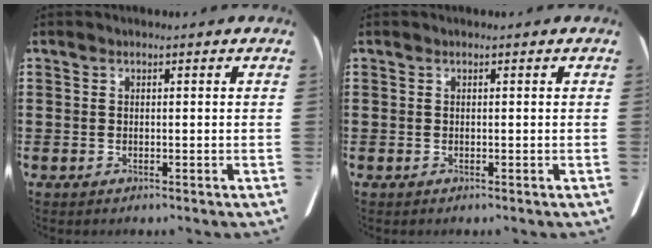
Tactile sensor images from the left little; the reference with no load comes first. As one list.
[{"total": 0.0}]